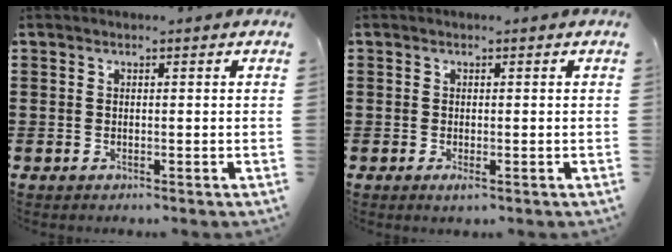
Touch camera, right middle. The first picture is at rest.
{"total": 0.7, "force": [-0.2, 0.4, 0.5], "torque": [-0.012, -0.003, -0.003]}